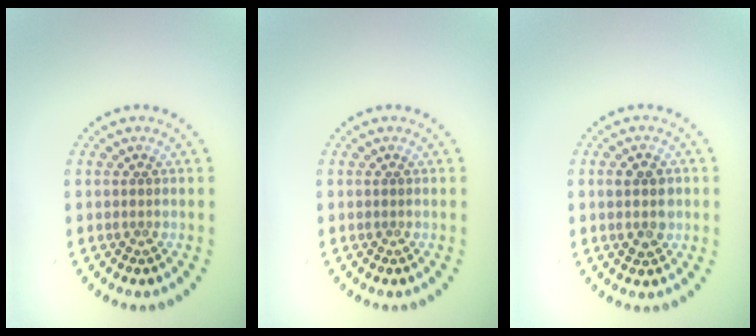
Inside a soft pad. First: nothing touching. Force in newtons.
{"total": 0.0}
{"total": 2.9, "press": 2.9, "slide": 0.1}